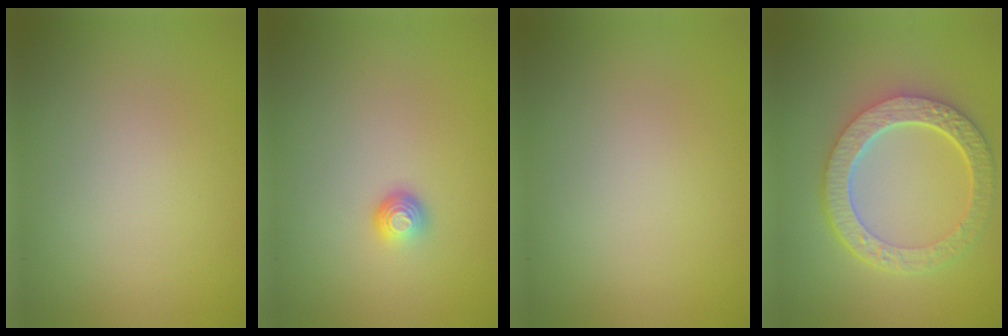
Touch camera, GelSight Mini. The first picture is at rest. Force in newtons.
{"total": 1.6, "press": 1.0, "slide": 1.3}
{"total": 0.0}
{"total": 6.8, "press": 5.0, "slide": 4.6}